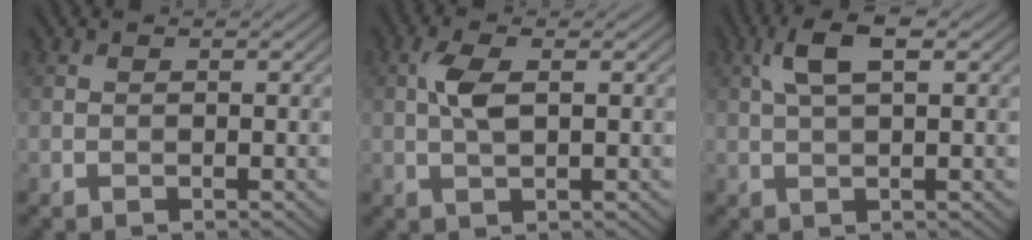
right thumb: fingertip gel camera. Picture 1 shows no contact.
{"total": 3.5, "force": [0.6, 1.3, 3.2], "torque": [-0.077, 0.005, 0.010]}
{"total": 4.9, "force": [1.7, 1.6, 4.3], "torque": [-0.095, 0.010, 0.029]}